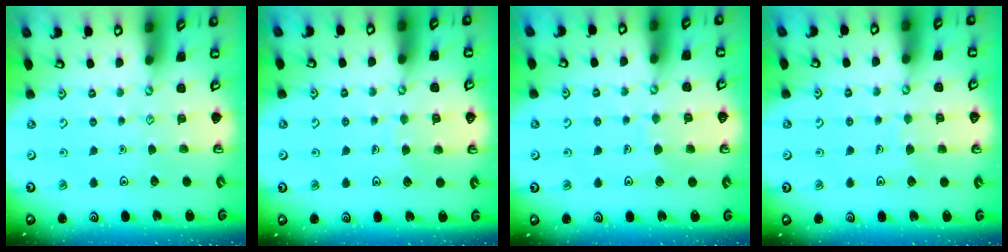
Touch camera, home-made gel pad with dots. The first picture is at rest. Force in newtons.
{"total": 4.7, "press": 4.7, "slide": 0.3}
{"total": 5.4, "press": 5.4, "slide": 0.3}
{"total": 3.4, "press": 3.4, "slide": 0.1}